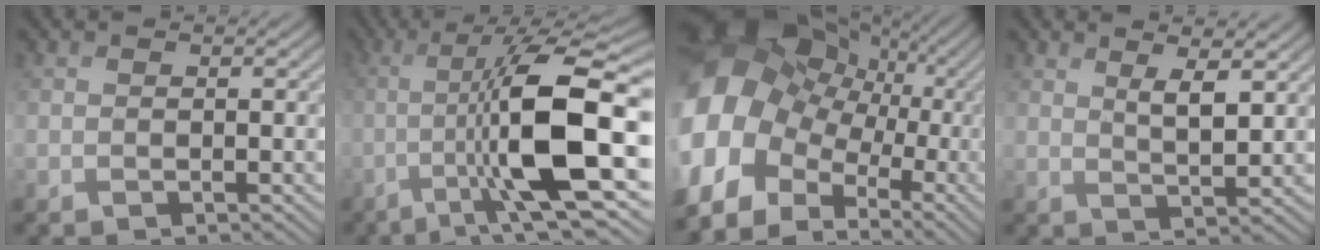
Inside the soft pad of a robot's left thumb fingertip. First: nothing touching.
{"total": 13.6, "force": [-2.1, 3.2, 13.0], "torque": [-0.221, -0.001, -0.041]}
{"total": 20.1, "force": [-1.0, 16.6, 11.2], "torque": [-0.280, -0.017, -0.039]}
{"total": 3.8, "force": [2.3, 0.9, 3.0], "torque": [-0.065, -0.007, 0.044]}